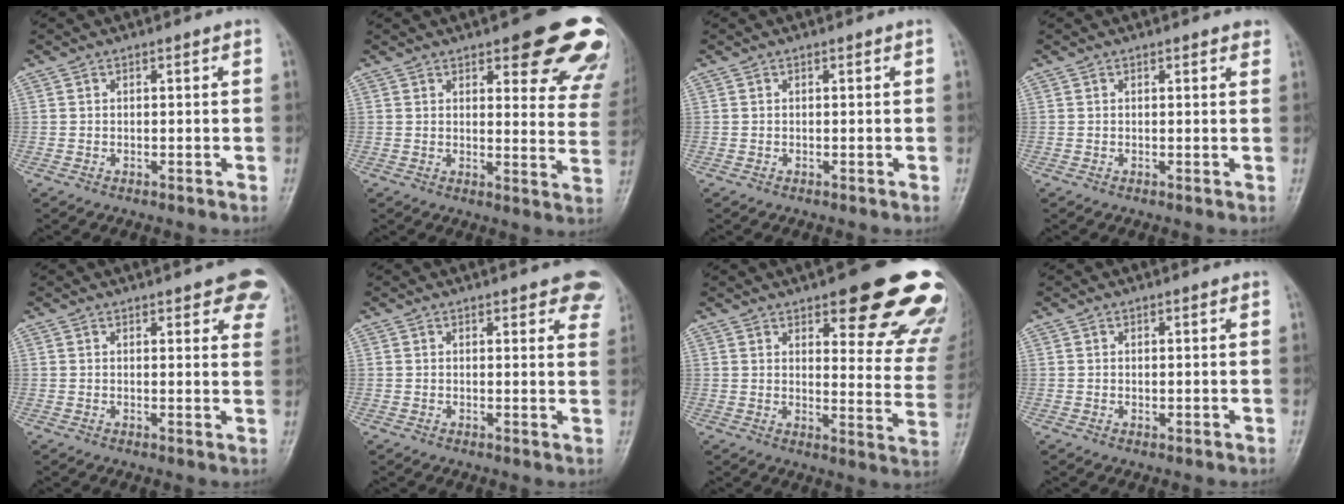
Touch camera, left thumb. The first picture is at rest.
{"total": 17.6, "force": [10.8, 5.8, 12.7], "torque": [-0.106, -0.043, 0.117]}
{"total": 0.0}
{"total": 1.6, "force": [1.0, 0.6, 1.0], "torque": [-0.008, -0.002, 0.008]}
{"total": 10.1, "force": [6.6, 3.6, 6.8], "torque": [-0.047, -0.020, 0.066]}
{"total": 7.8, "force": [5.5, 2.9, 4.7], "torque": [-0.024, -0.017, 0.053]}
{"total": 23.3, "force": [14.4, 7.3, 16.7], "torque": [-0.162, -0.062, 0.176]}
{"total": 1.0, "force": [0.2, 0.5, 0.8], "torque": [-0.011, -0.002, 0.006]}